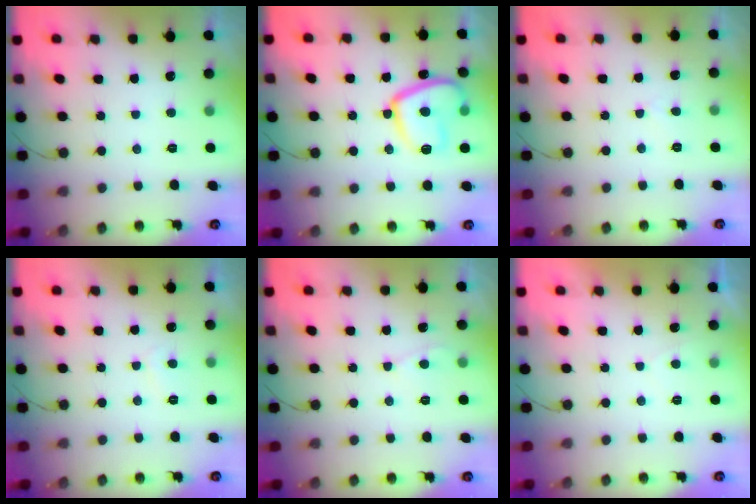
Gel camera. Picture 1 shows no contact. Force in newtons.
{"total": 14.0, "press": 13.9, "slide": 1.7}
{"total": 2.1, "press": 2.1, "slide": 0.2}
{"total": 1.1, "press": 1.0, "slide": 0.4}
{"total": 2.9, "press": 2.9, "slide": 0.3}
{"total": 0.9, "press": 0.7, "slide": 0.5}